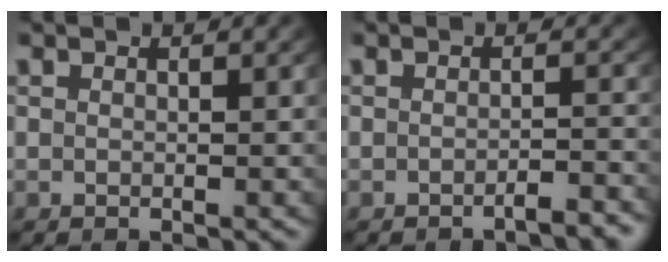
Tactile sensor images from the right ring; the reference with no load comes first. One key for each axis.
{"total": 1.6, "fx": -1.5, "fy": -0.1, "fz": 0.5, "tx": -0.004, "ty": 0.000, "tz": -0.028}